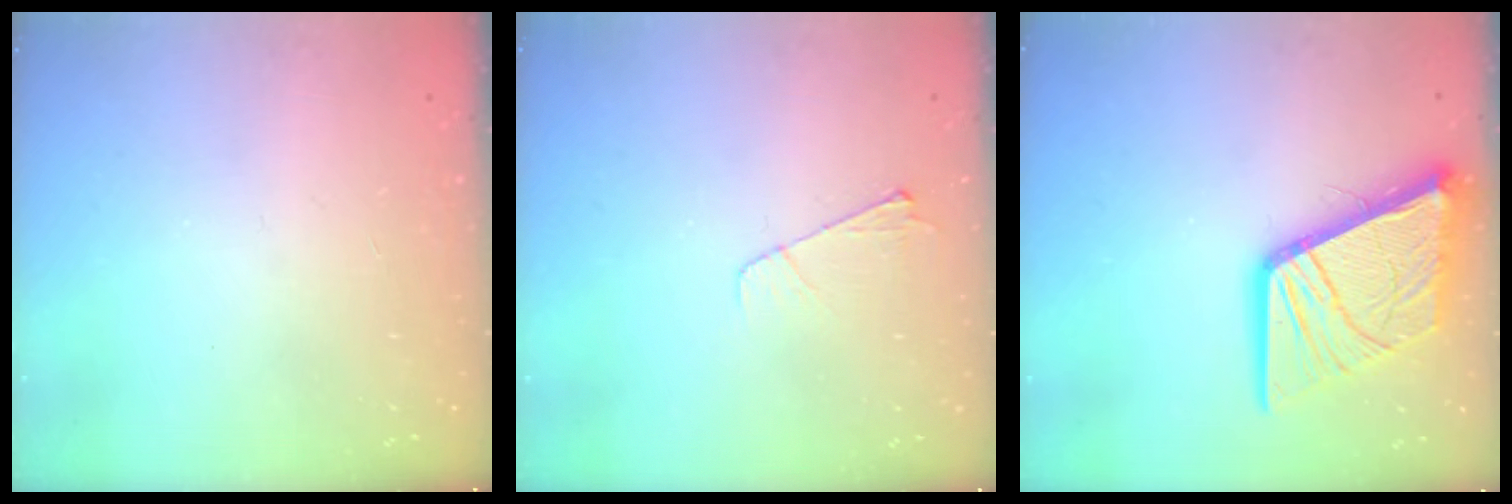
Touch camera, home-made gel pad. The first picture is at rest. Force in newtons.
{"total": 3.9, "press": 3.9, "slide": 0.5}
{"total": 19.1, "press": 19.0, "slide": 2.4}